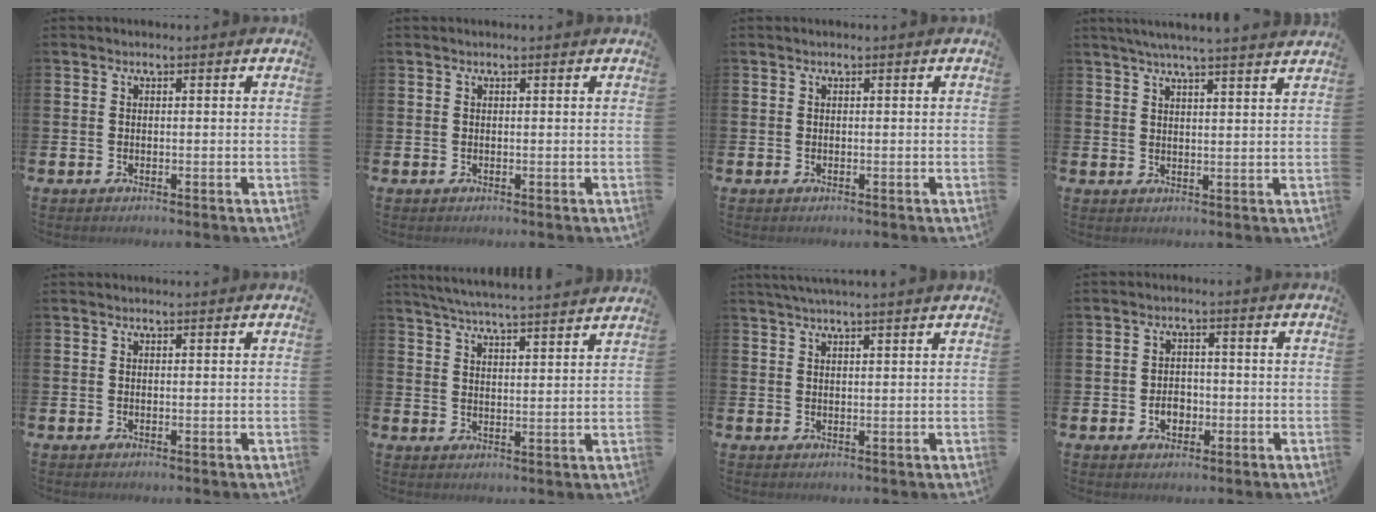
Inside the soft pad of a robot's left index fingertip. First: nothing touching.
{"total": 0.0}
{"total": 0.0}
{"total": 4.9, "force": [4.6, -0.7, 1.4], "torque": [-0.035, -0.018, 0.082]}
{"total": 0.0}
{"total": 5.8, "force": [5.6, -0.4, 1.2], "torque": [-0.043, -0.035, 0.099]}
{"total": 2.6, "force": [2.5, -0.4, 0.7], "torque": [-0.021, -0.003, 0.047]}
{"total": 3.0, "force": [-0.9, 2.2, 1.8], "torque": [-0.020, -0.004, -0.023]}